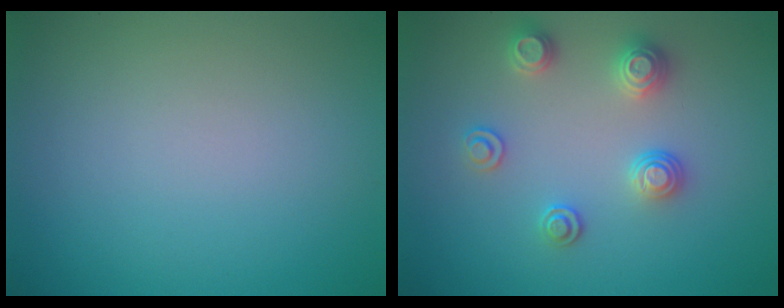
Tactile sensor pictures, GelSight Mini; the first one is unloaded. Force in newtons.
{"total": 2.6, "press": 2.6, "slide": 0.2}